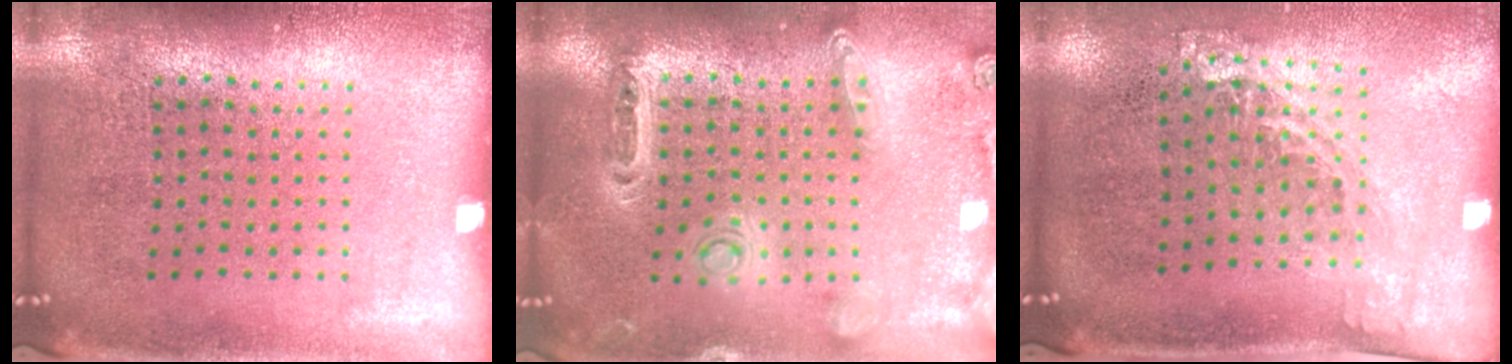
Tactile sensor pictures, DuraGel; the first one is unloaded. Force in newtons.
{"total": 1.3, "press": 1.3, "slide": 0.3}
{"total": 1.3, "press": 1.0, "slide": 0.9}